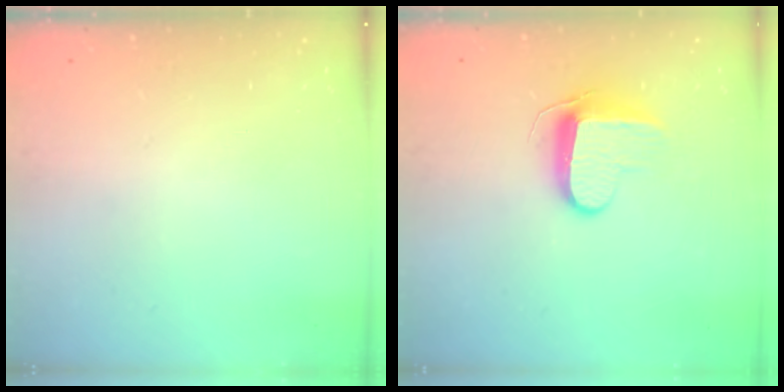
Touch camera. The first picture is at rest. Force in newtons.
{"total": 9.8, "press": 9.7, "slide": 1.1}